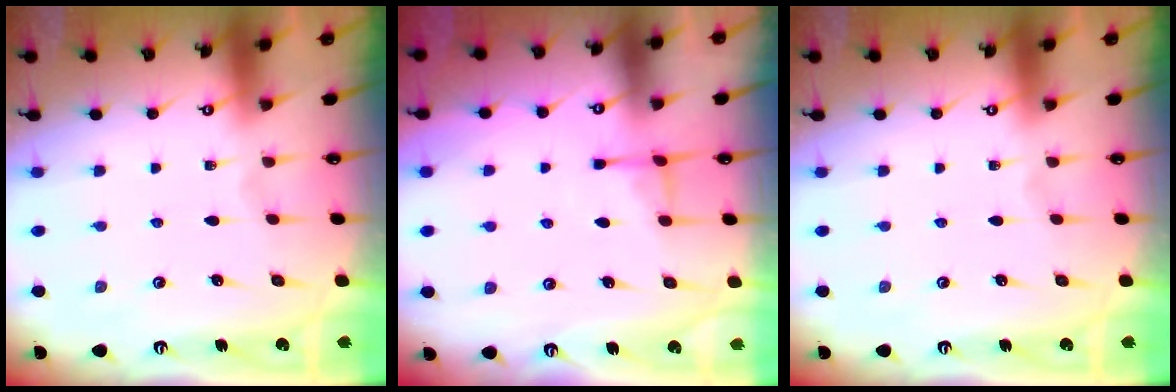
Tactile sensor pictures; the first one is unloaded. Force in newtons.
{"total": 4.3, "press": 4.2, "slide": 0.7}
{"total": 0.0}